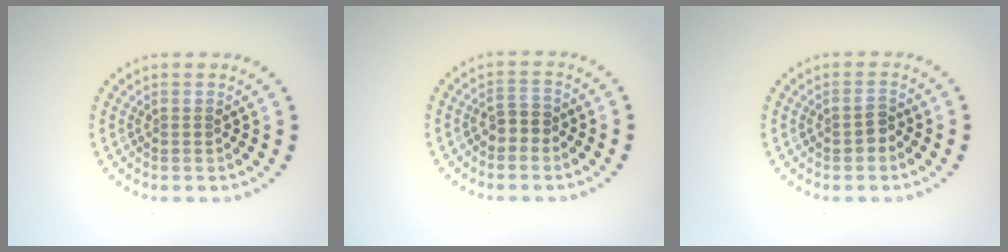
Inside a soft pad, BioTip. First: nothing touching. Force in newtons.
{"total": 1.9, "press": 1.7, "slide": 0.7}
{"total": 1.2, "press": 1.2, "slide": 0.3}